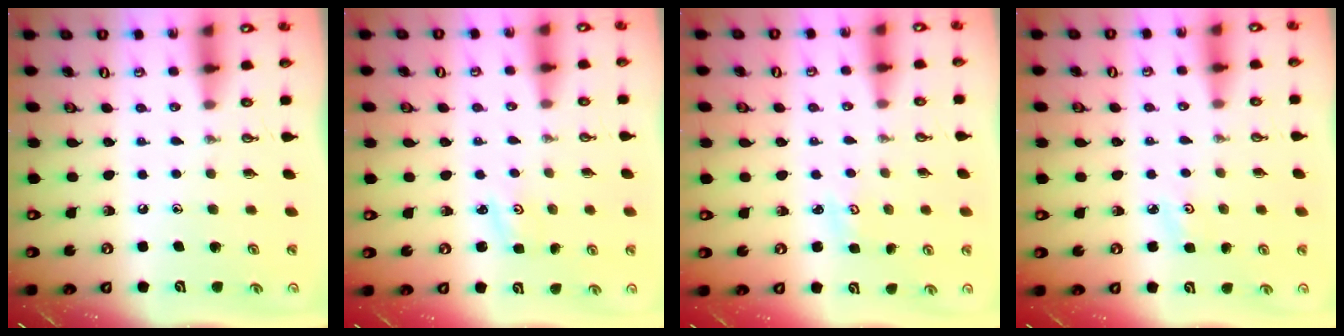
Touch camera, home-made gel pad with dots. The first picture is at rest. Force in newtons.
{"total": 1.8, "press": 1.7, "slide": 0.3}
{"total": 2.1, "press": 2.1, "slide": 0.2}
{"total": 2.8, "press": 2.8, "slide": 0.4}